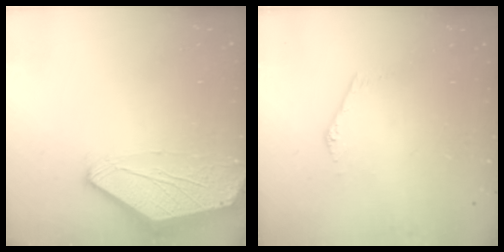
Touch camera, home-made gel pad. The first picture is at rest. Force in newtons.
{"total": 1.6, "press": 1.6, "slide": 0.0}